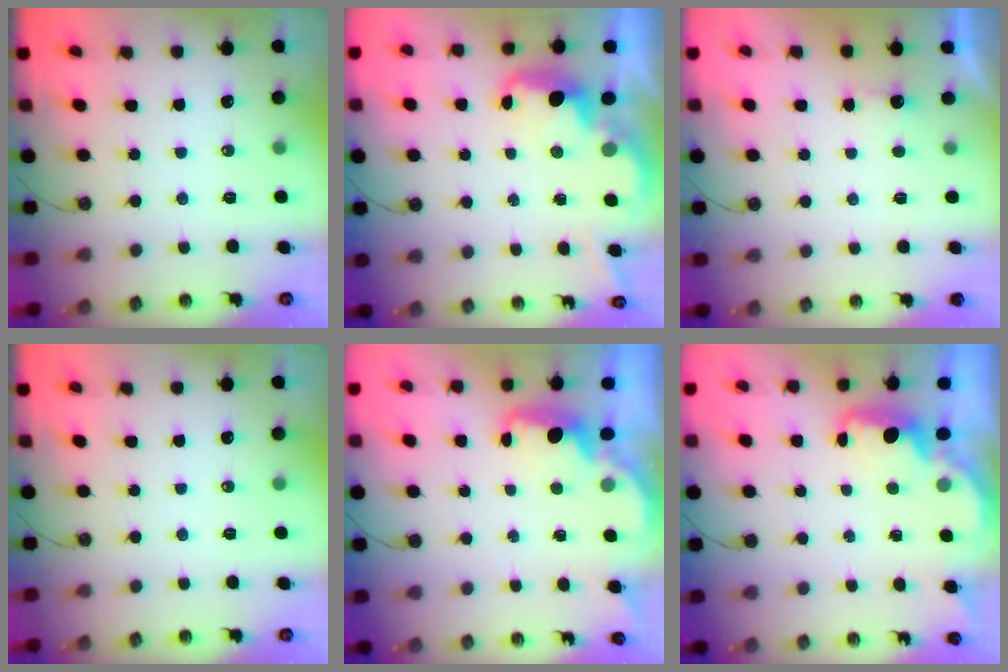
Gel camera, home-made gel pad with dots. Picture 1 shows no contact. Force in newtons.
{"total": 3.0, "press": 2.9, "slide": 0.7}
{"total": 1.0, "press": 0.7, "slide": 0.7}
{"total": 0.0}
{"total": 2.1, "press": 2.0, "slide": 0.7}
{"total": 2.1, "press": 2.0, "slide": 0.7}